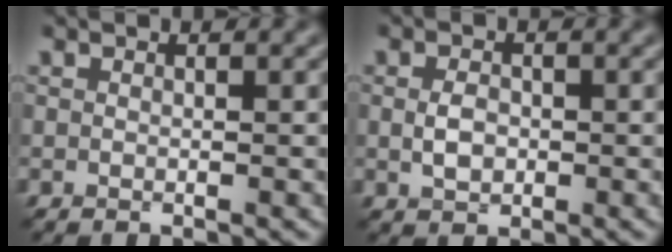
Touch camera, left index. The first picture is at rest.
{"total": 2.0, "force": [-0.2, 1.4, 1.4], "torque": [-0.033, -0.001, -0.006]}